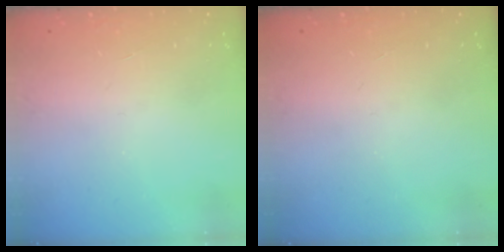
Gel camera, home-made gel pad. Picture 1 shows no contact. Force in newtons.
{"total": 0.0}